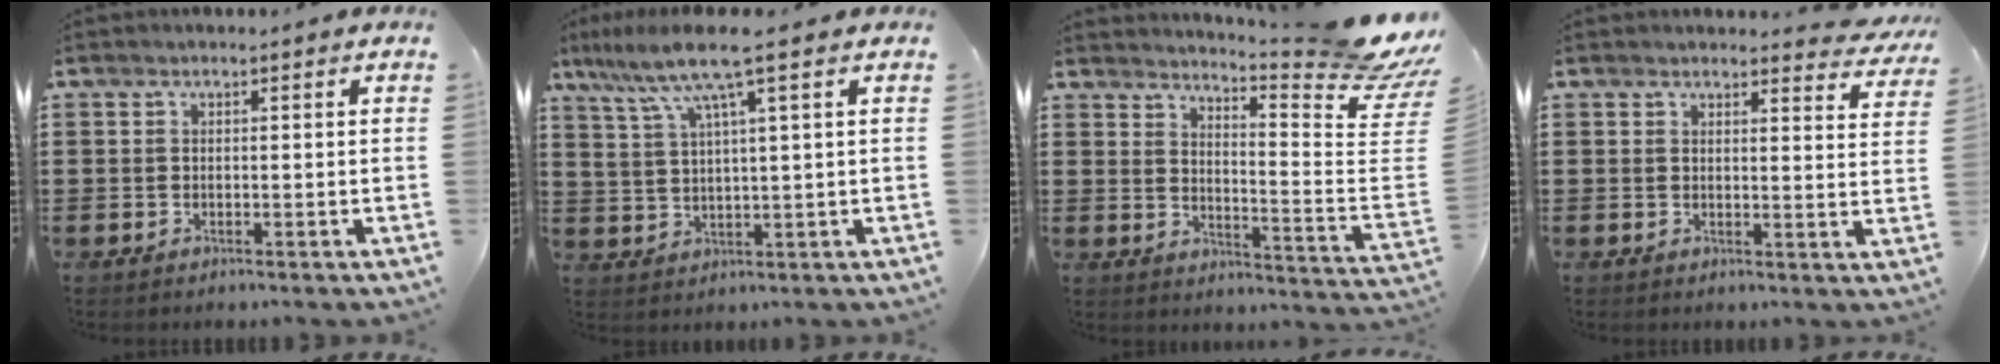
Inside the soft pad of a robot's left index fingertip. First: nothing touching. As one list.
[{"total": 7.9, "force": [4.7, 0.3, 6.4], "torque": [-0.144, -0.013, 0.077]}, {"total": 8.8, "force": [7.2, 1.1, 4.9], "torque": [-0.081, -0.064, 0.119]}, {"total": 3.0, "force": [2.9, 0.2, 0.7], "torque": [-0.009, -0.017, 0.051]}]